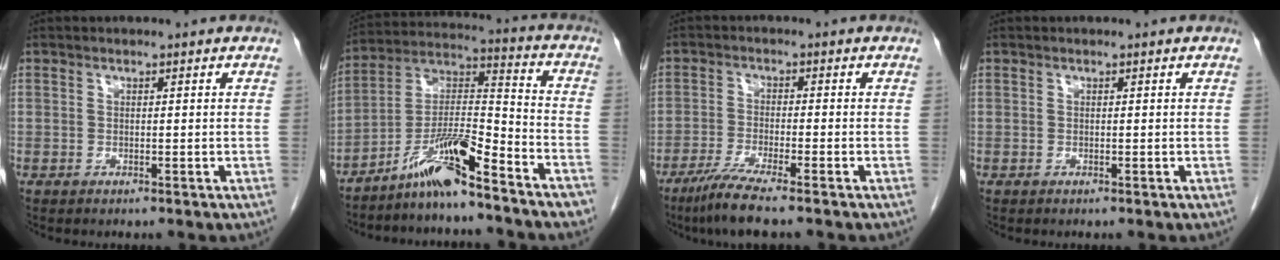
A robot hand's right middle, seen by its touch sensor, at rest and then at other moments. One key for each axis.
{"total": 12.2, "fx": -9.1, "fy": 1.5, "fz": 8.0, "tx": -0.148, "ty": 0.018, "tz": -0.161}
{"total": 6.3, "fx": -4.7, "fy": -0.5, "fz": 4.2, "tx": -0.084, "ty": -0.022, "tz": -0.090}
{"total": 0.0}